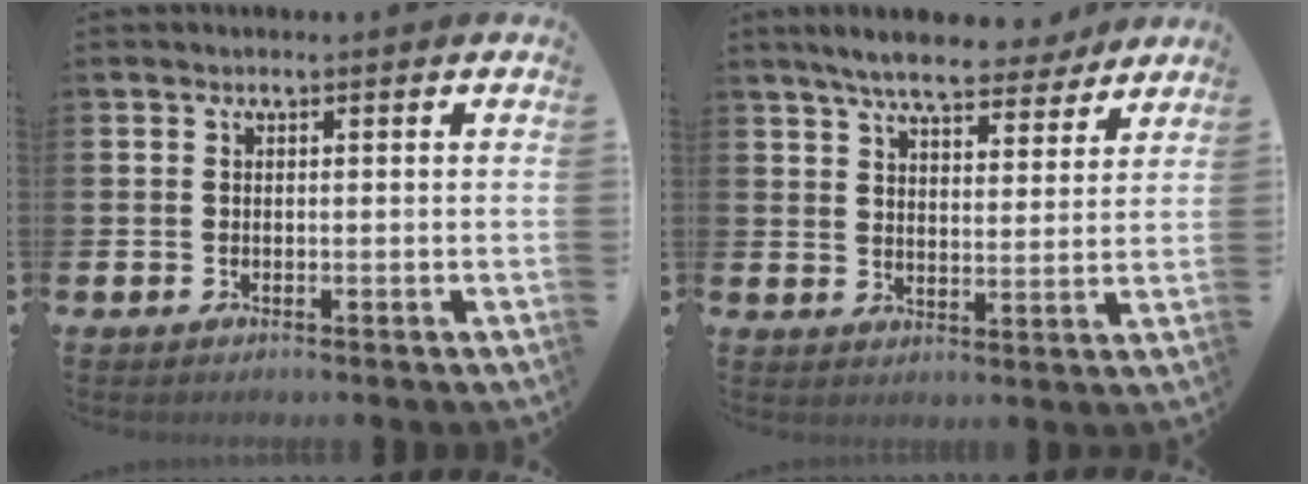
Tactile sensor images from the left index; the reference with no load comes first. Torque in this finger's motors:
{"motor_torque": [1.16, -0.98, 0.37, 0.21]}